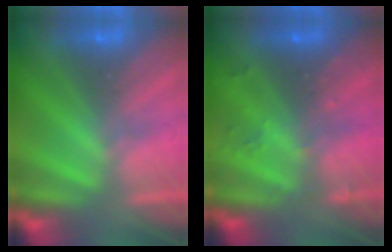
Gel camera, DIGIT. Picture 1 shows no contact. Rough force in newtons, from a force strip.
{"total": 2.4}